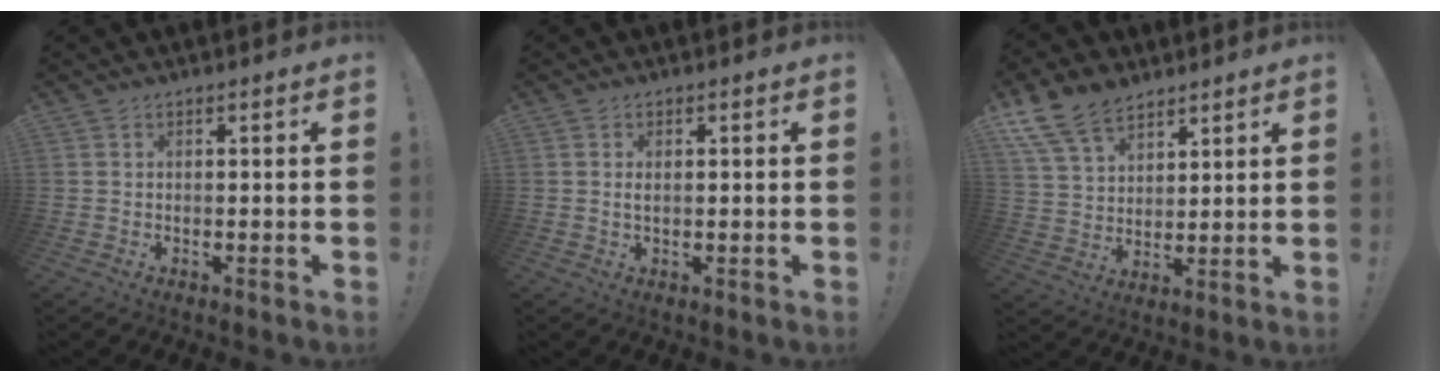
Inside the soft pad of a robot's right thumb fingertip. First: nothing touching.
{"total": 1.4, "force": [0.1, 0.5, 1.3], "torque": [-0.020, -0.001, 0.000]}
{"total": 13.1, "force": [9.3, 7.5, 5.3], "torque": [-0.102, -0.051, 0.181]}